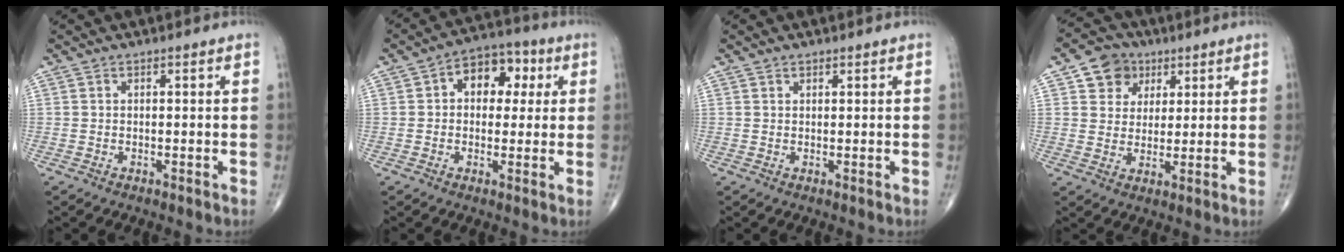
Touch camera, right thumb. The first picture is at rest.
{"total": 9.8, "force": [2.4, 6.8, 6.7], "torque": [-0.053, 0.019, 0.026]}
{"total": 0.8, "force": [0.6, 0.5, 0.1], "torque": [0.005, -0.004, 0.007]}
{"total": 7.9, "force": [3.6, 6.5, 2.6], "torque": [-0.008, -0.008, 0.056]}